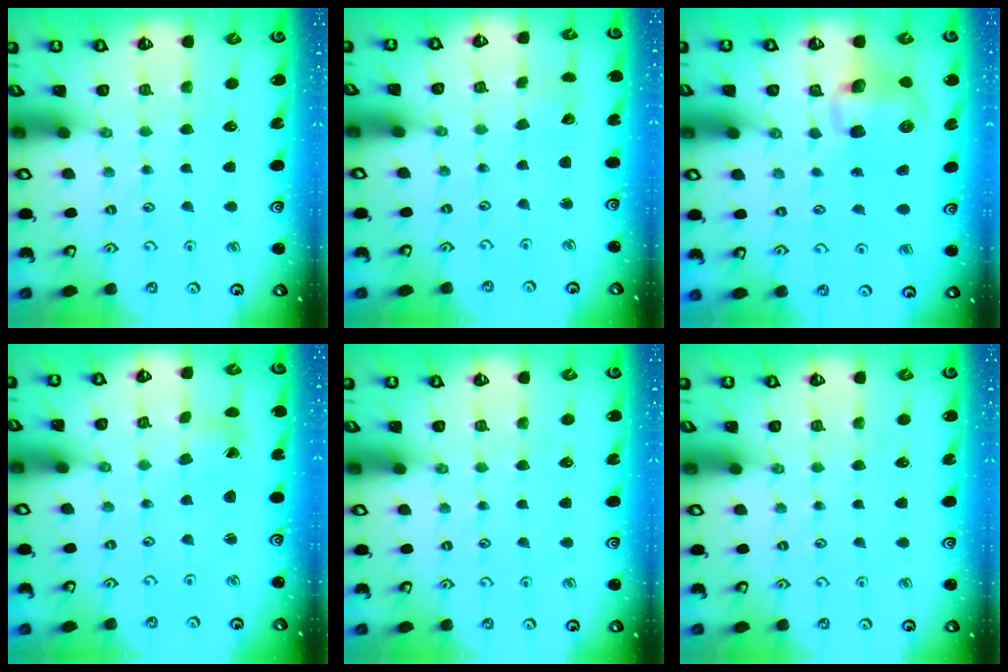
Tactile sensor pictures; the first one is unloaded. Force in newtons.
{"total": 1.7, "press": 1.7, "slide": 0.1}
{"total": 9.5, "press": 9.4, "slide": 1.7}
{"total": 2.1, "press": 2.1, "slide": 0.2}
{"total": 0.0}
{"total": 0.0}